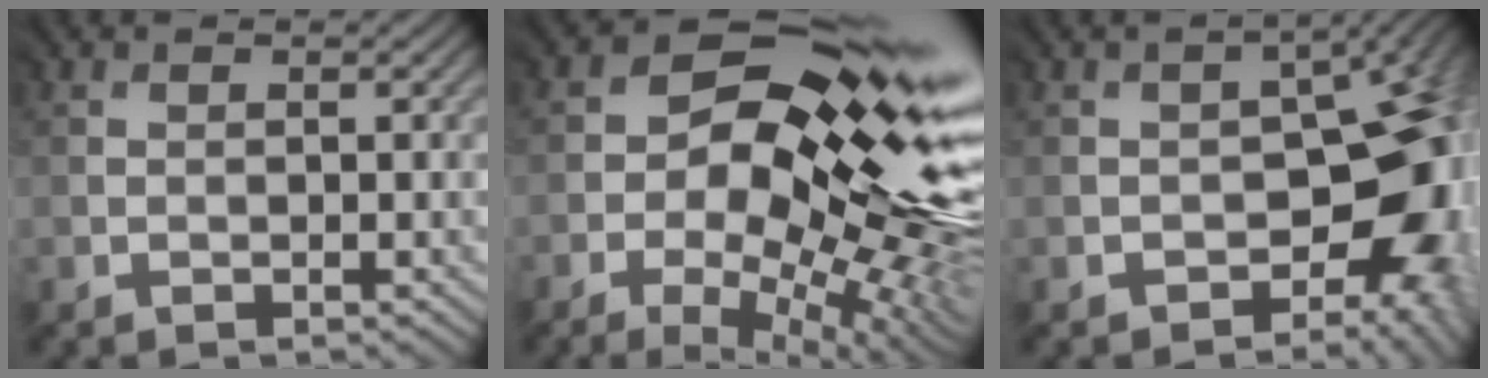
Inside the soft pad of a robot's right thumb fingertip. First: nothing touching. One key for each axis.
{"total": 17.1, "fx": 0.4, "fy": 8.5, "fz": 14.8, "tx": -0.221, "ty": -0.006, "tz": 0.012}
{"total": 10.6, "fx": -4.3, "fy": 6.3, "fz": 7.4, "tx": -0.056, "ty": -0.011, "tz": -0.062}